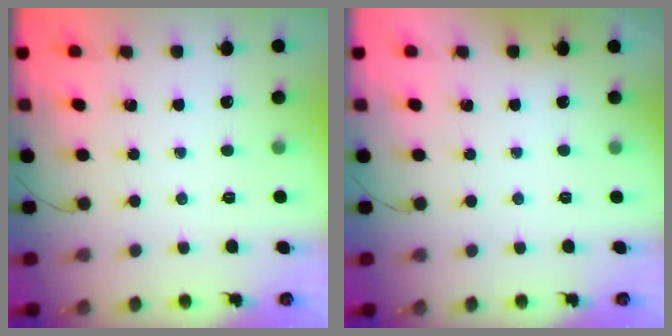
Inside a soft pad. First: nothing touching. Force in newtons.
{"total": 1.9, "press": 1.9, "slide": 0.3}